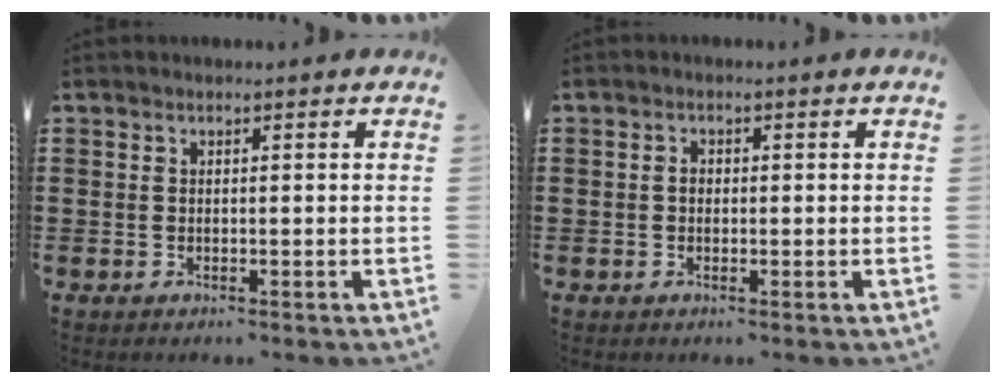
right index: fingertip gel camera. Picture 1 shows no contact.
{"total": 1.2, "force": [-0.1, 0.9, 0.8], "torque": [-0.017, 0.005, -0.002]}